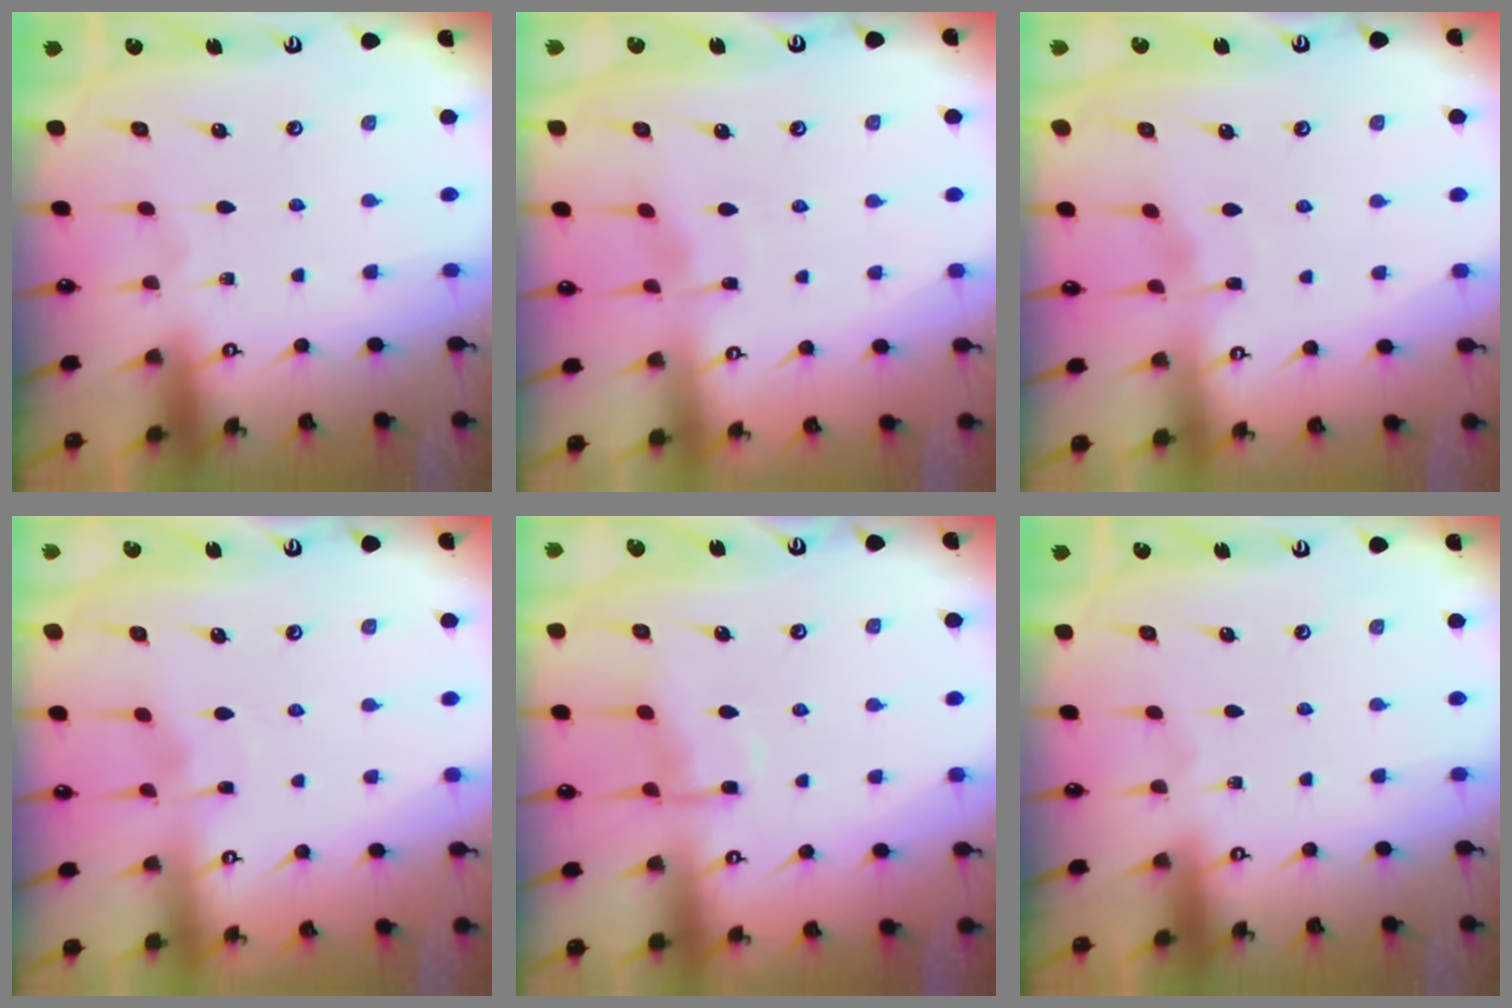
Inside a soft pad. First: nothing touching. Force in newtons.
{"total": 2.9, "press": 2.9, "slide": 0.4}
{"total": 2.7, "press": 2.7, "slide": 0.3}
{"total": 3.1, "press": 3.0, "slide": 0.3}
{"total": 8.8, "press": 8.8, "slide": 0.8}
{"total": 0.0}